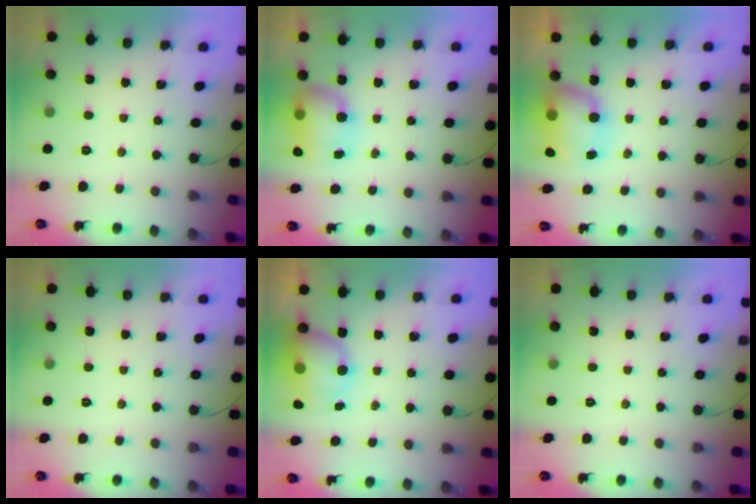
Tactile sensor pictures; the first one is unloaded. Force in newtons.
{"total": 11.7, "press": 9.3, "slide": 7.1}
{"total": 8.8, "press": 8.6, "slide": 1.9}
{"total": 0.0}
{"total": 12.7, "press": 10.7, "slide": 6.9}
{"total": 0.0}